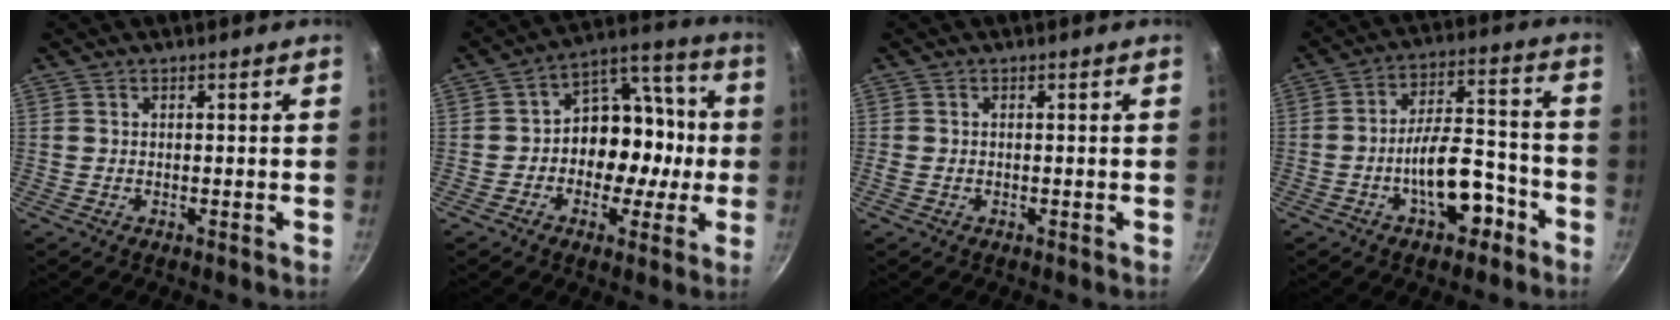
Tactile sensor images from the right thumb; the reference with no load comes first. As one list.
[{"total": 13.8, "force": [-1.9, 10.5, 8.7], "torque": [-0.065, 0.057, -0.039]}, {"total": 1.0, "force": [-0.3, 0.8, 0.6], "torque": [-0.013, 0.001, -0.007]}, {"total": 12.5, "force": [-5.7, 6.1, 9.4], "torque": [-0.112, 0.065, -0.081]}]